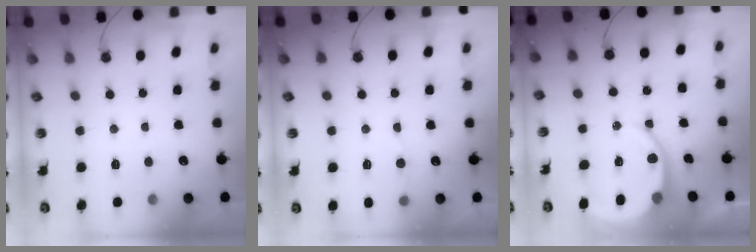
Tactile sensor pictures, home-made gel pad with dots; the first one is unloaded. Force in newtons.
{"total": 4.3, "press": 4.2, "slide": 0.9}
{"total": 8.2, "press": 8.2, "slide": 0.9}